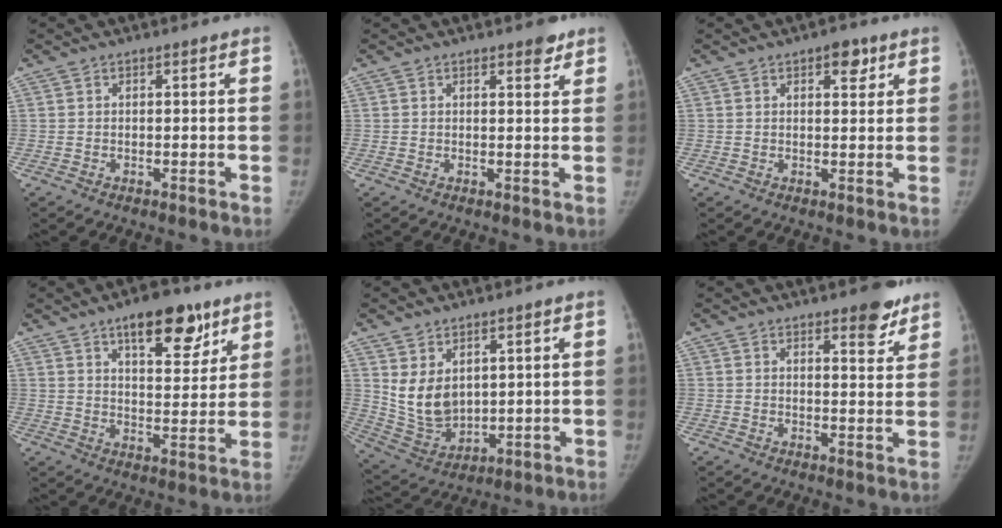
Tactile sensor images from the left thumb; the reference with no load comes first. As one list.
[{"total": 2.5, "force": [1.8, 0.9, 1.4], "torque": [-0.010, -0.010, 0.022]}, {"total": 3.9, "force": [2.1, 1.9, 2.6], "torque": [-0.018, -0.008, 0.027]}, {"total": 14.1, "force": [8.4, 6.1, 9.6], "torque": [-0.099, -0.035, 0.126]}, {"total": 9.3, "force": [3.3, 6.3, 6.0], "torque": [-0.090, -0.026, 0.091]}, {"total": 6.1, "force": [4.3, 2.1, 3.7], "torque": [-0.025, -0.027, 0.054]}]